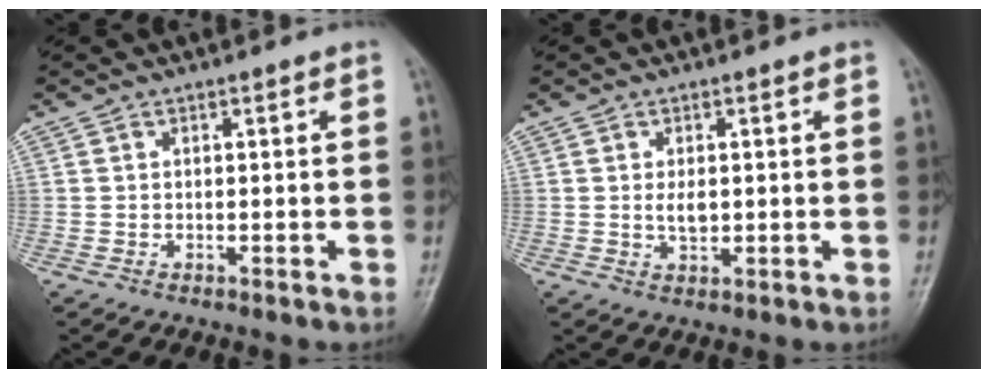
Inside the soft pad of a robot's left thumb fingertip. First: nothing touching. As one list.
[{"total": 2.8, "force": [0.3, 1.6, 2.3], "torque": [-0.038, -0.004, 0.007]}]